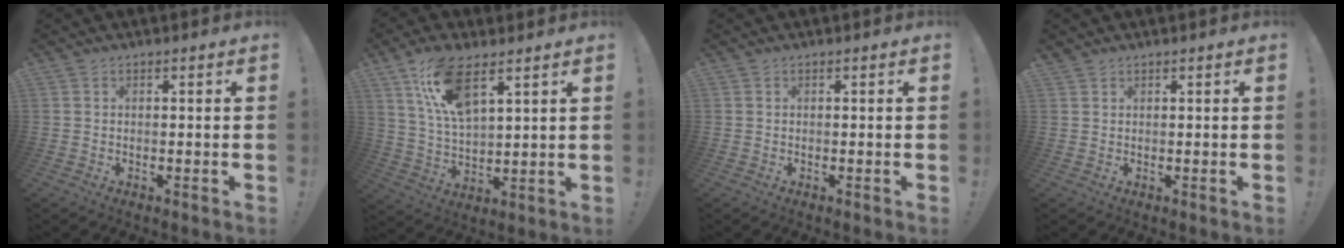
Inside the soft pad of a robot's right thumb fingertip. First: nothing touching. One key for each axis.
{"total": 12.9, "fx": 8.0, "fy": 4.7, "fz": 9.0, "tx": -0.185, "ty": -0.027, "tz": 0.144}
{"total": 0.0}
{"total": 0.8, "fx": 0.7, "fy": 0.2, "fz": 0.1, "tx": 0.004, "ty": -0.003, "tz": 0.013}